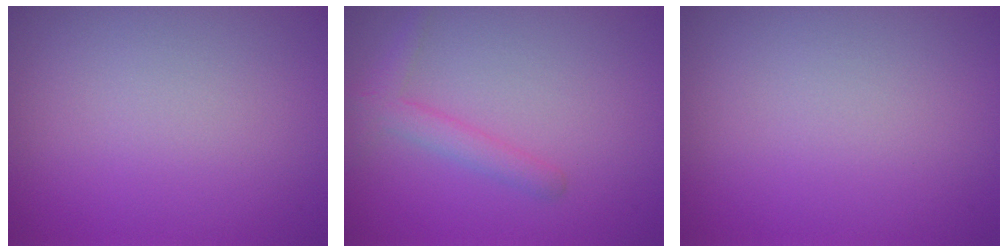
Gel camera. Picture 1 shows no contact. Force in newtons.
{"total": 2.0, "press": 2.0, "slide": 0.2}
{"total": 0.0}